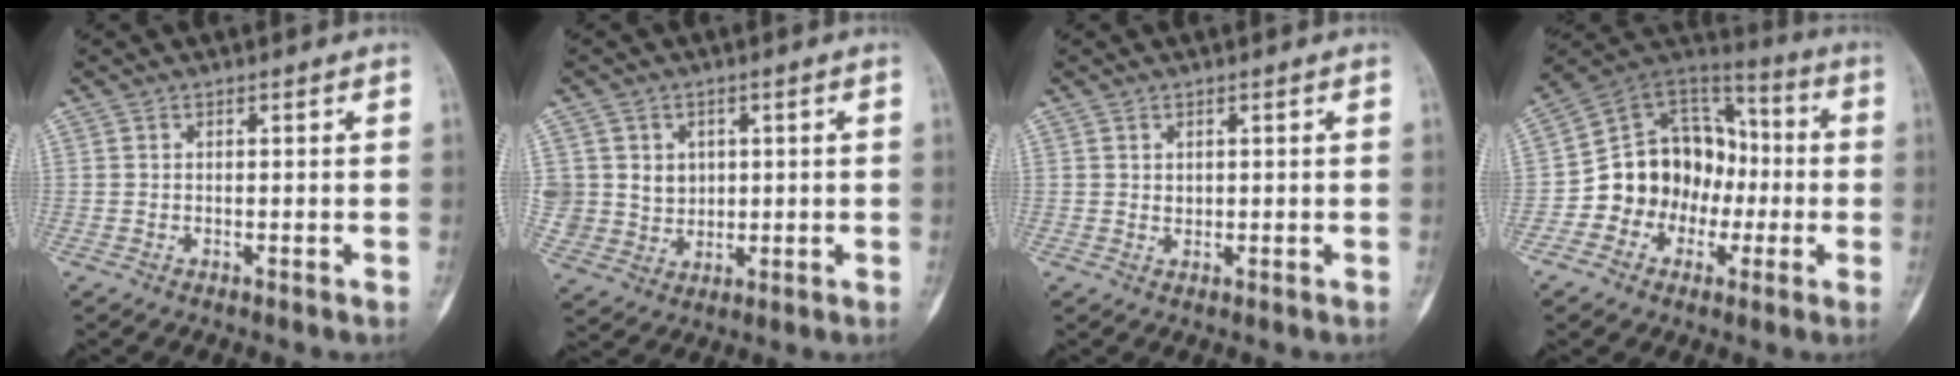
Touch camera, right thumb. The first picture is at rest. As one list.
[{"total": 7.8, "force": [1.9, 7.2, 2.3], "torque": [-0.014, -0.006, 0.045]}, {"total": 1.0, "force": [0.4, 0.8, 0.5], "torque": [-0.002, -0.002, 0.007]}, {"total": 16.2, "force": [-3.7, 14.0, 7.3], "torque": [-0.063, 0.076, -0.066]}]